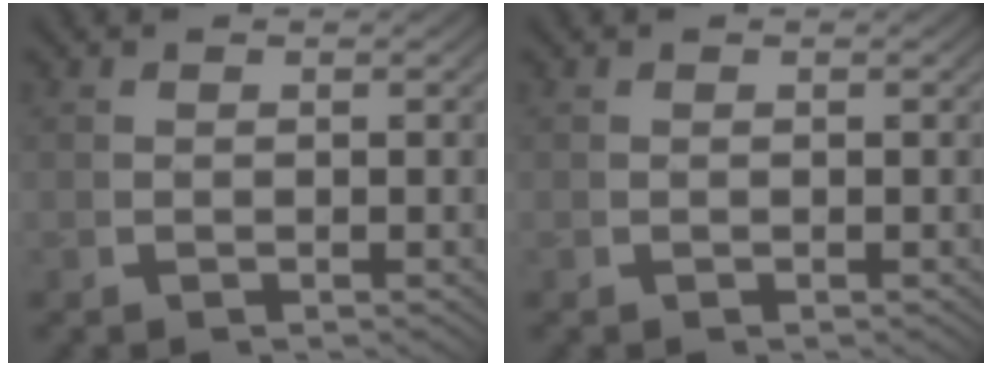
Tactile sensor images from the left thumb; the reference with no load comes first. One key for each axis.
{"total": 0.0}